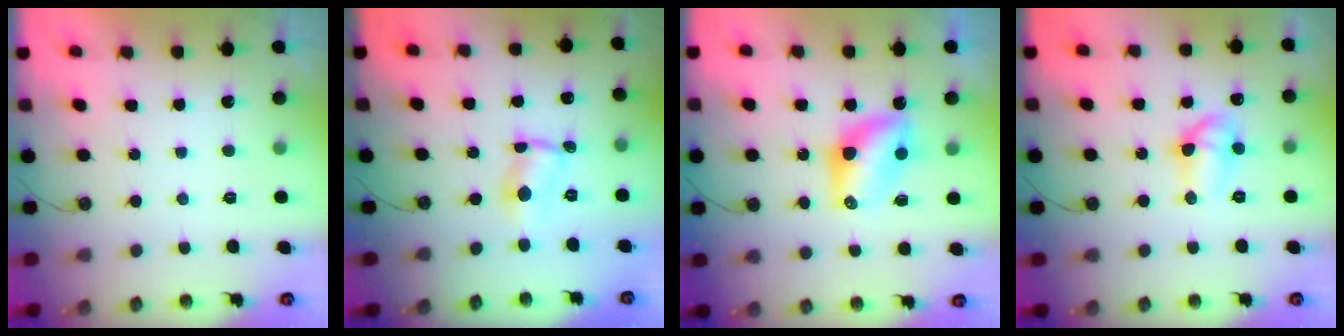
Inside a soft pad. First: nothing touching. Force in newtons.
{"total": 1.6, "press": 1.5, "slide": 0.1}
{"total": 7.8, "press": 7.7, "slide": 0.4}
{"total": 9.4, "press": 9.3, "slide": 1.0}